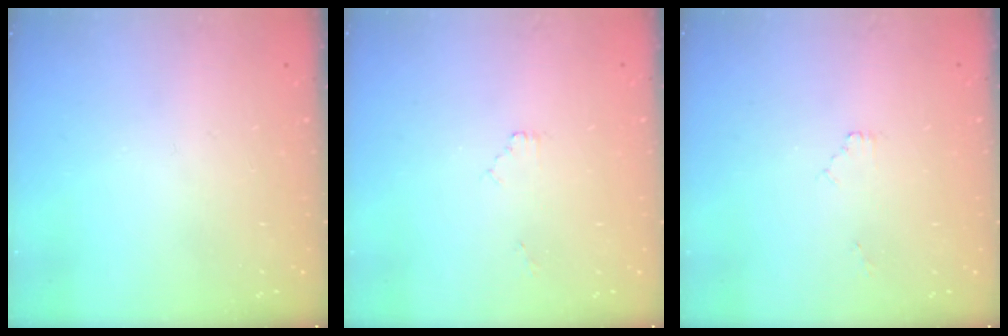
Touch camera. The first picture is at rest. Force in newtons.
{"total": 0.5, "press": 0.5, "slide": 0.2}
{"total": 0.5, "press": 0.5, "slide": 0.2}